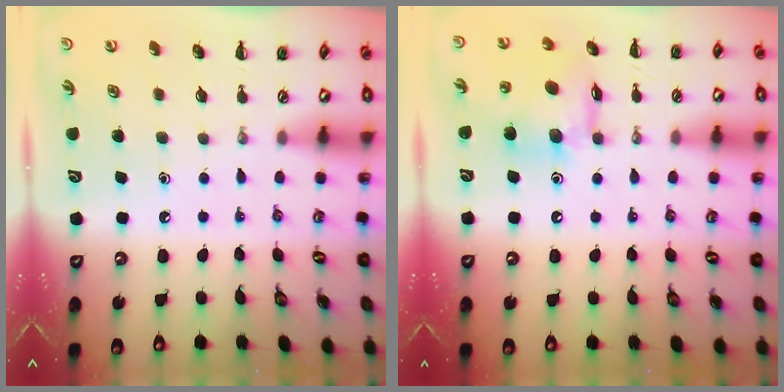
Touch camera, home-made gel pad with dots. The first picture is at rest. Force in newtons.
{"total": 12.8, "press": 12.7, "slide": 1.9}